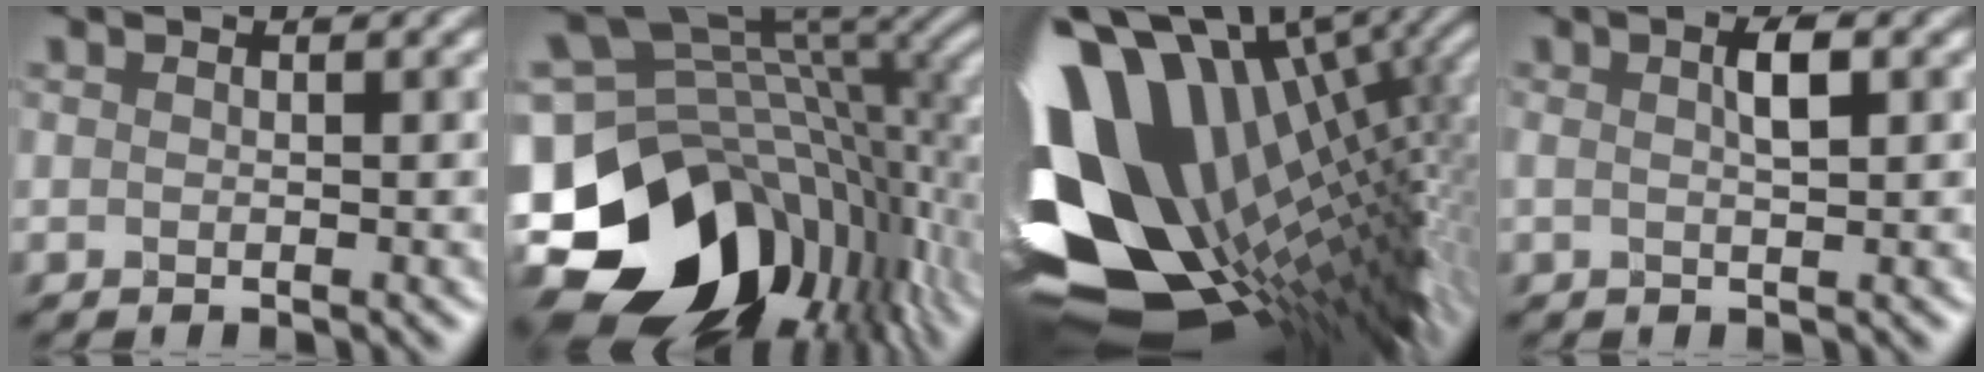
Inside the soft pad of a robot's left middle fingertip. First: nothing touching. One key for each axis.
{"total": 14.3, "fx": -4.2, "fy": 10.2, "fz": 9.0, "tx": -0.174, "ty": -0.017, "tz": -0.064}
{"total": 15.9, "fx": 0.9, "fy": 9.9, "fz": 12.4, "tx": -0.270, "ty": -0.030, "tz": 0.035}
{"total": 1.5, "fx": 0.8, "fy": 0.0, "fz": 1.3, "tx": -0.027, "ty": 0.007, "tz": 0.012}